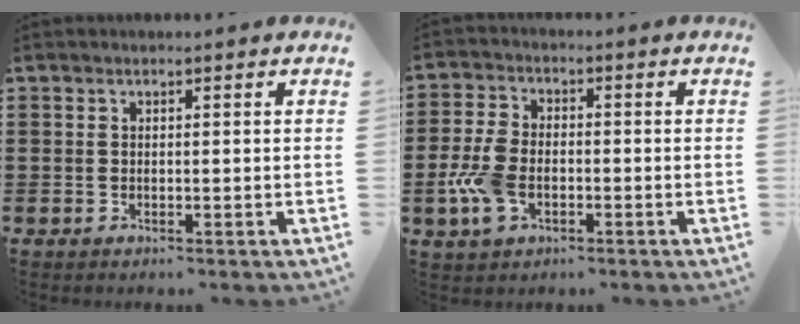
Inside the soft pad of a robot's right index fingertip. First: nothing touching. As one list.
[{"total": 6.5, "force": [-2.1, 3.7, 4.9], "torque": [-0.124, -0.002, -0.046]}]